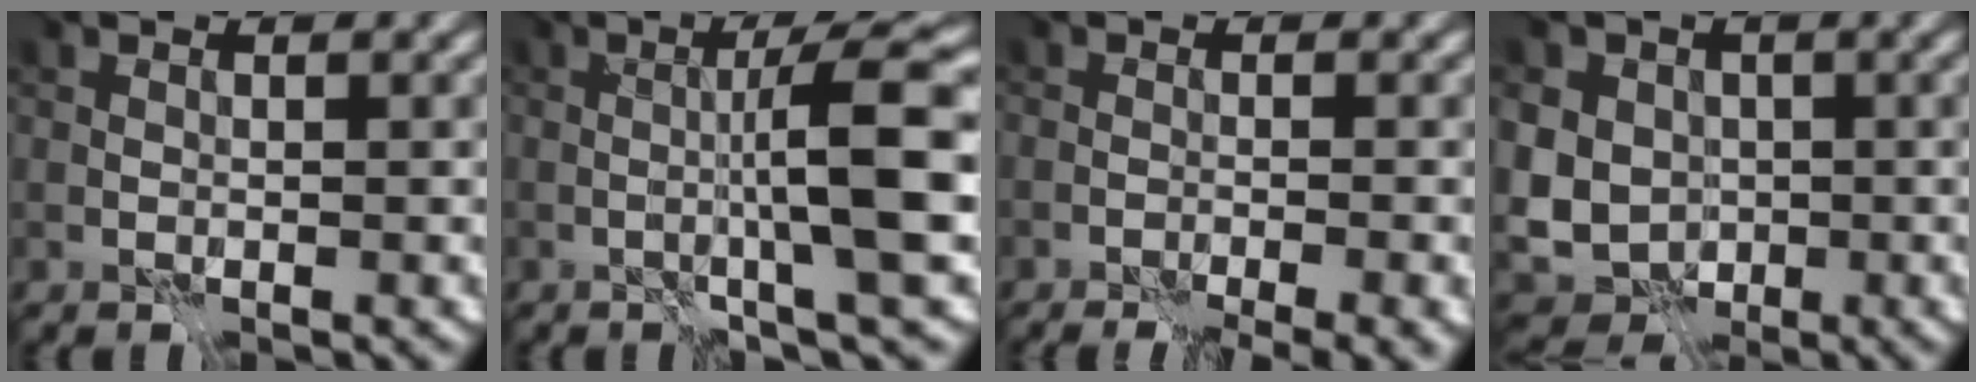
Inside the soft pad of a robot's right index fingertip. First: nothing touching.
{"total": 6.5, "force": [-0.4, 0.2, 6.5], "torque": [-0.096, 0.011, -0.008]}
{"total": 4.4, "force": [-1.9, 1.7, 3.6], "torque": [-0.032, -0.001, -0.024]}
{"total": 8.3, "force": [0.6, 7.3, 4.0], "torque": [-0.069, 0.017, -0.022]}